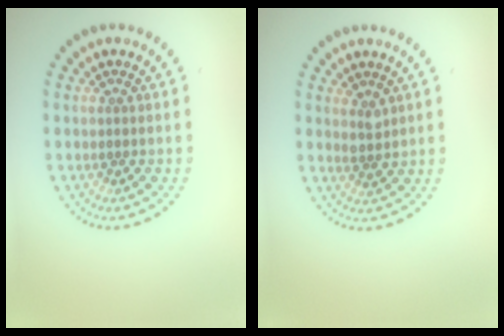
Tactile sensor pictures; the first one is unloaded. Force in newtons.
{"total": 1.3, "press": 1.2, "slide": 0.6}